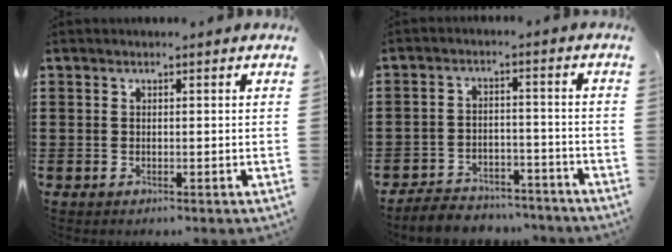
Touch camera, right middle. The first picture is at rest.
{"total": 4.9, "force": [-4.8, 0.9, 0.3], "torque": [-0.013, 0.006, -0.099]}